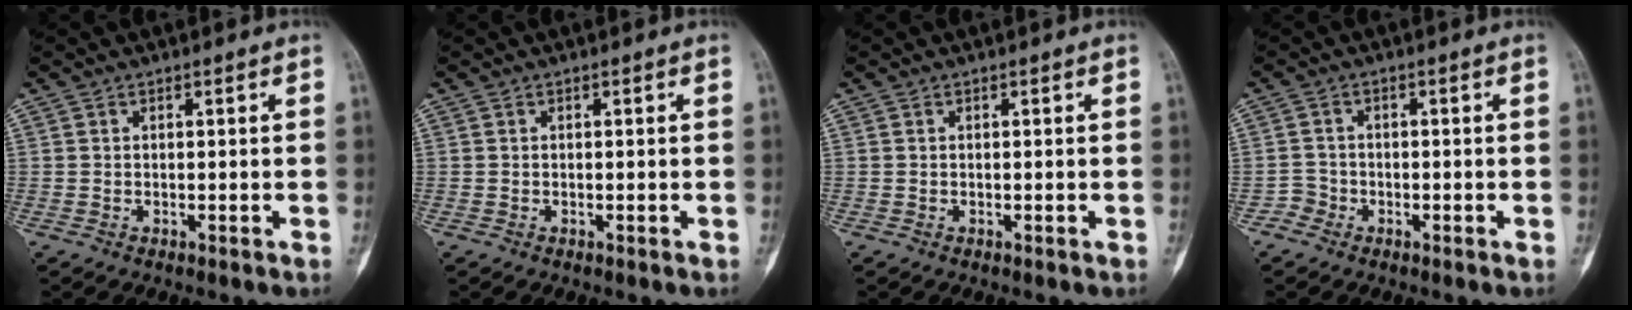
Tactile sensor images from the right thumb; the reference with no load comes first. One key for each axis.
{"total": 0.0}
{"total": 0.0}
{"total": 2.0, "fx": -1.2, "fy": 1.6, "fz": -0.3, "tx": 0.013, "ty": 0.007, "tz": -0.031}